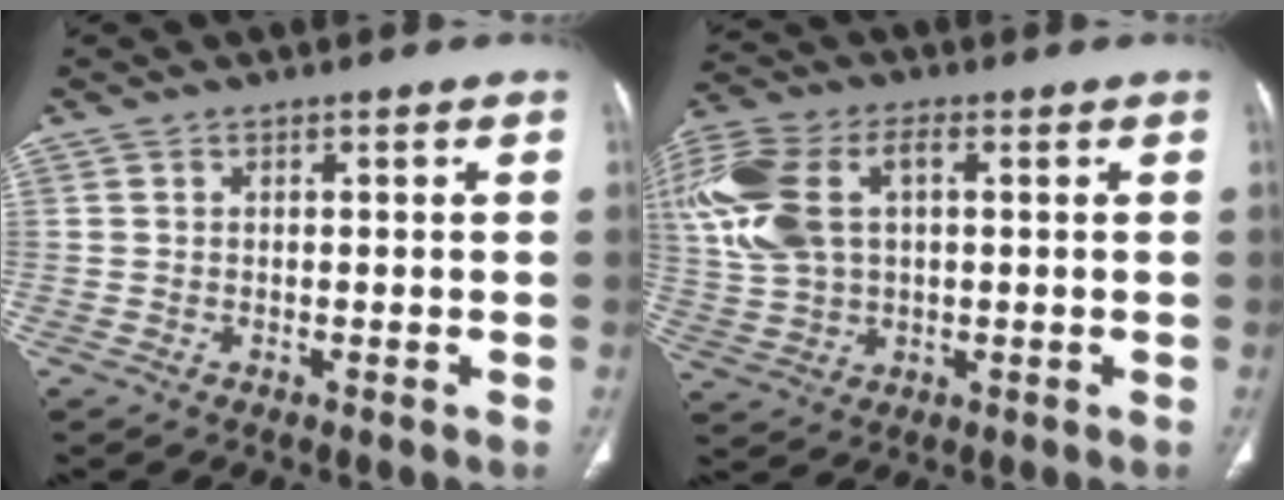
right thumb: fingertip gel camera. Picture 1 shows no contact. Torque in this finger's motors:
{"motor_torque": [0.49, 0.55, 0.75, 1.13, 0.33]}